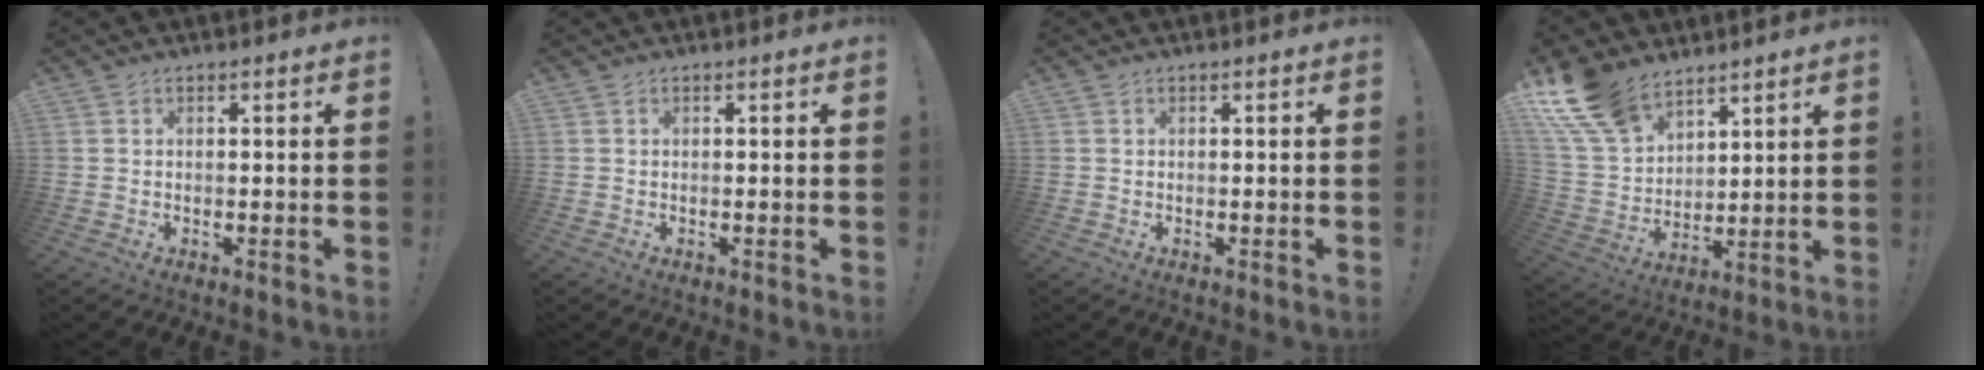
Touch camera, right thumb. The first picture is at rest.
{"total": 0.0}
{"total": 0.0}
{"total": 15.6, "force": [11.2, 8.6, 6.8], "torque": [-0.150, -0.067, 0.216]}